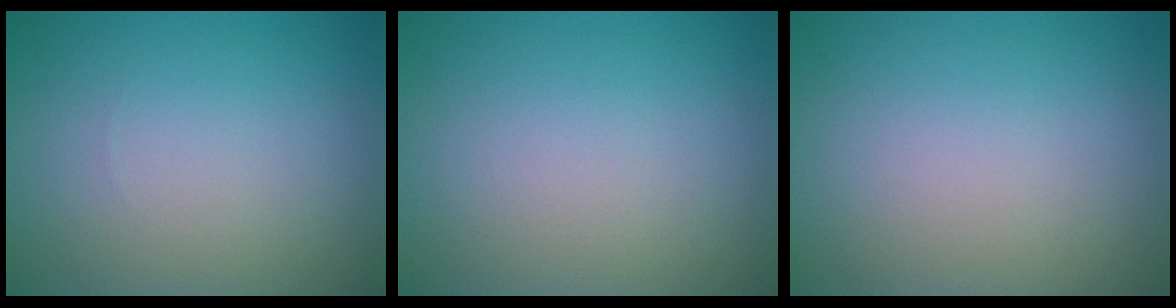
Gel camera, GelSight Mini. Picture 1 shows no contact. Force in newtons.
{"total": 0.0}
{"total": 0.0}